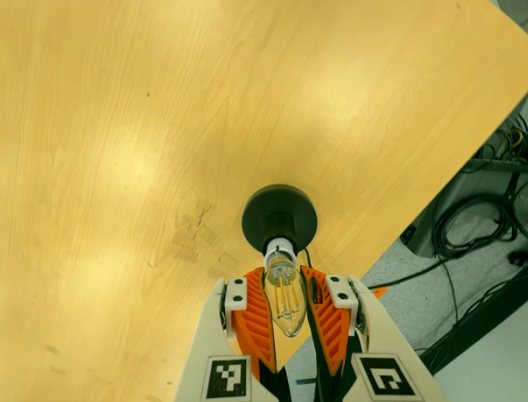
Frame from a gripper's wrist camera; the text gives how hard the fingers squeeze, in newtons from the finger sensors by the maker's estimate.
{"total": 22.4, "left": 24.3, "right": 20.5}